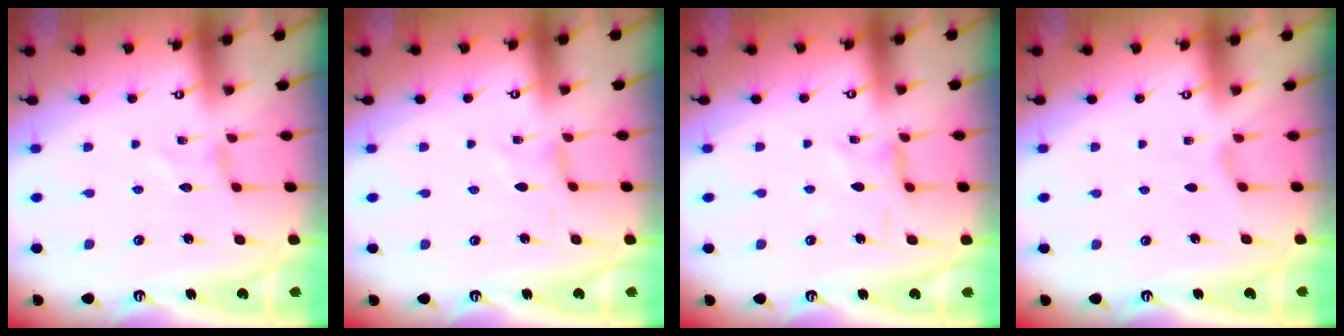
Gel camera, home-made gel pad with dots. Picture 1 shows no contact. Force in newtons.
{"total": 0.0}
{"total": 2.2, "press": 2.1, "slide": 0.5}
{"total": 1.0, "press": 1.0, "slide": 0.3}